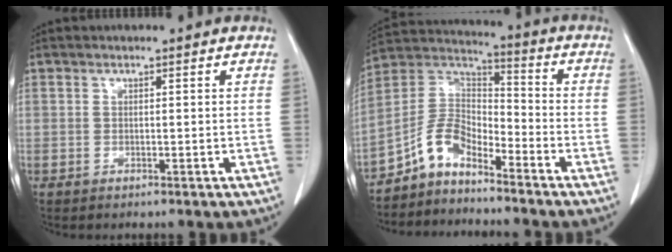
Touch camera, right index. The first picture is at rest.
{"total": 8.0, "force": [-6.2, 3.4, 3.8], "torque": [-0.080, 0.032, -0.125]}